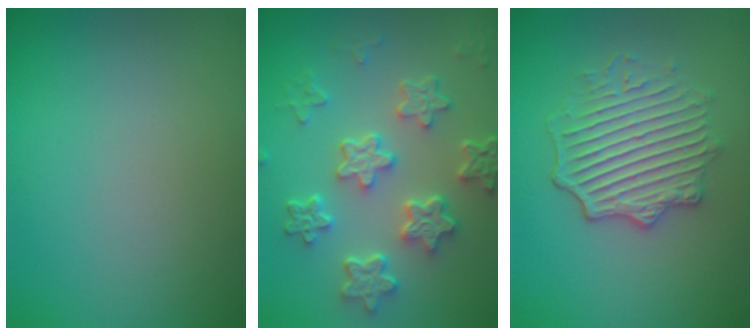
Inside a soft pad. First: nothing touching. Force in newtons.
{"total": 6.2, "press": 4.9, "slide": 3.9}
{"total": 5.0, "press": 4.1, "slide": 2.8}